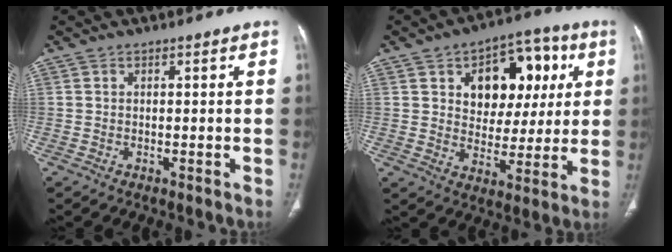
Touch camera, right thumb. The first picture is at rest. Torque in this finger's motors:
{"motor_torque": [0.25, 2.81, 1.24, 0.65, 0.11]}